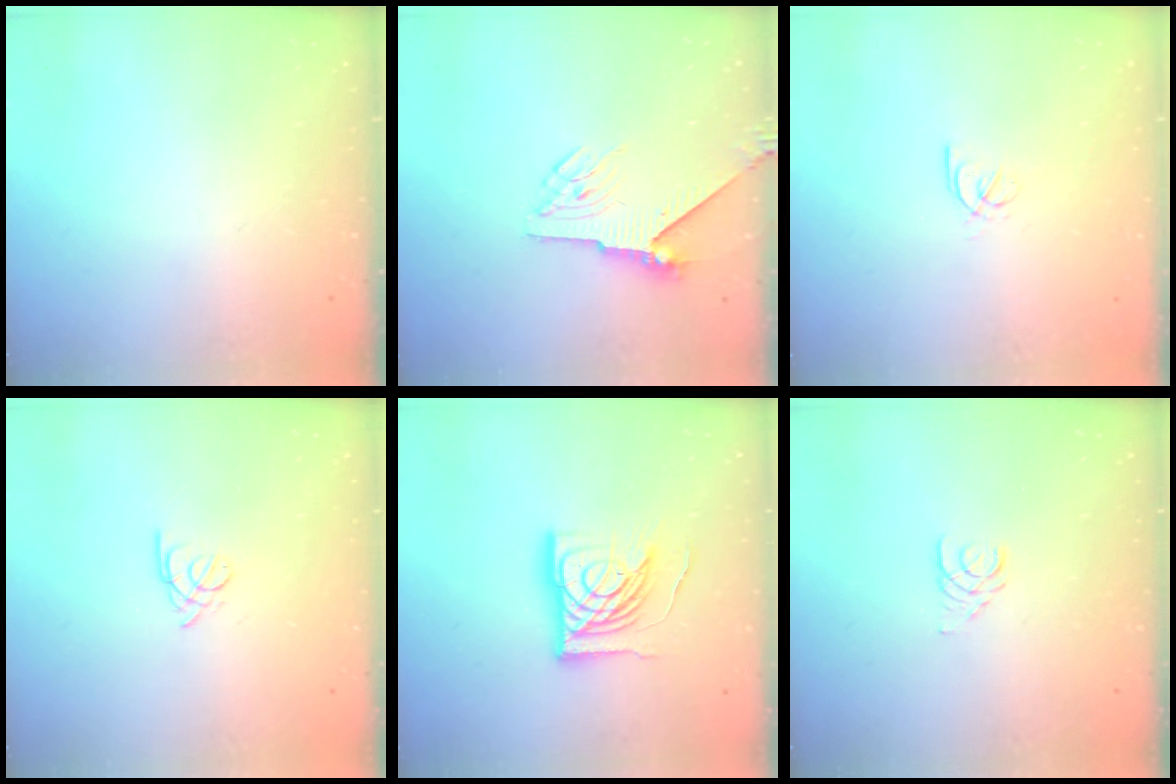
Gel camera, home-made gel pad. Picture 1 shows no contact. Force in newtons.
{"total": 5.5, "press": 5.4, "slide": 1.2}
{"total": 2.5, "press": 2.4, "slide": 0.5}
{"total": 1.8, "press": 1.7, "slide": 0.5}
{"total": 17.5, "press": 17.4, "slide": 2.2}
{"total": 2.5, "press": 2.5, "slide": 0.3}